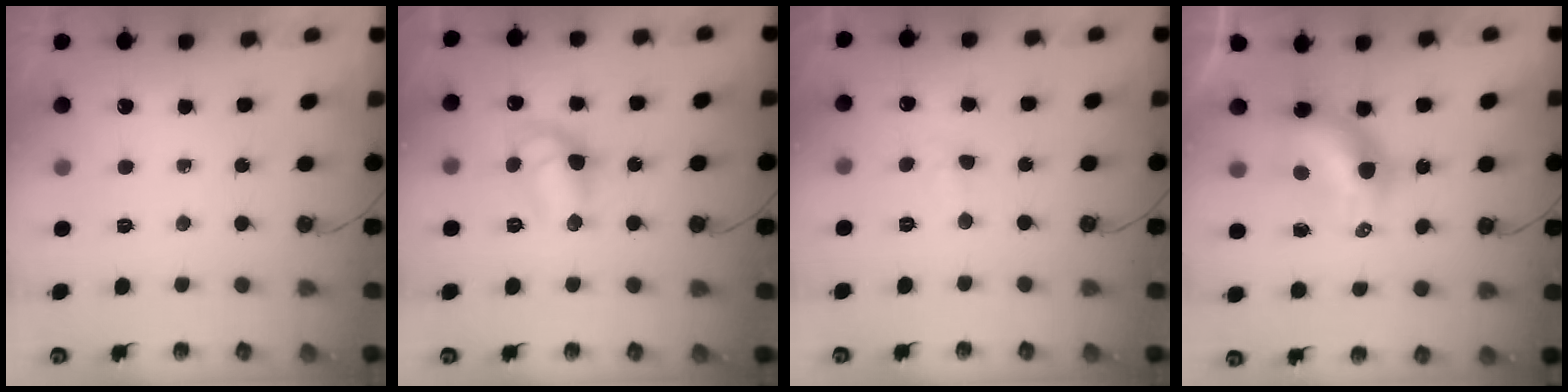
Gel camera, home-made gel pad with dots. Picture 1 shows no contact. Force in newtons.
{"total": 11.5, "press": 11.4, "slide": 1.0}
{"total": 3.2, "press": 3.2, "slide": 0.5}
{"total": 7.3, "press": 7.3, "slide": 0.6}